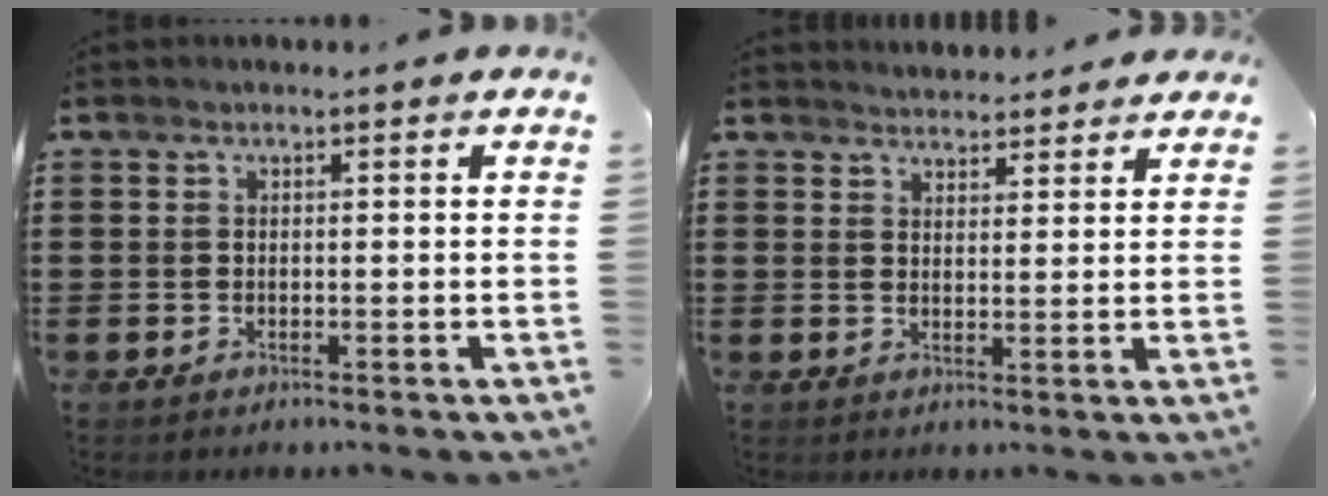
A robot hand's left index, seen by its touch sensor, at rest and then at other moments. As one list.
[{"total": 2.6, "force": [2.6, 0.4, -0.2], "torque": [-0.005, -0.007, 0.049]}]